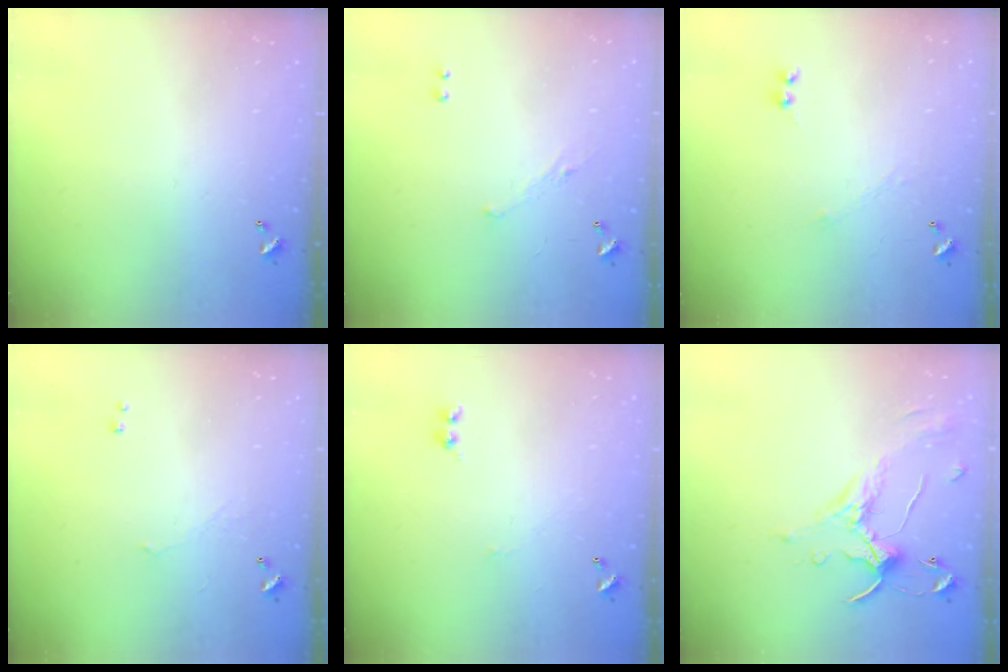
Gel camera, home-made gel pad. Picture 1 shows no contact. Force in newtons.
{"total": 0.9, "press": 0.6, "slide": 0.7}
{"total": 1.1, "press": 0.9, "slide": 0.5}
{"total": 0.6, "press": 0.4, "slide": 0.5}
{"total": 1.7, "press": 1.6, "slide": 0.6}
{"total": 1.3, "press": 0.8, "slide": 1.0}